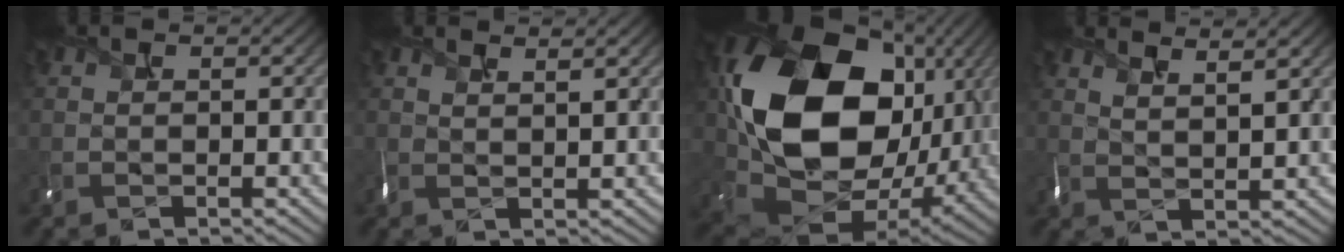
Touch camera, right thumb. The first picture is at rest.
{"total": 2.3, "force": [1.6, 0.5, 1.6], "torque": [-0.024, 0.007, 0.024]}
{"total": 20.5, "force": [4.4, 15.1, 13.2], "torque": [-0.303, -0.035, 0.107]}
{"total": 4.2, "force": [3.2, 0.6, 2.7], "torque": [-0.039, 0.007, 0.051]}